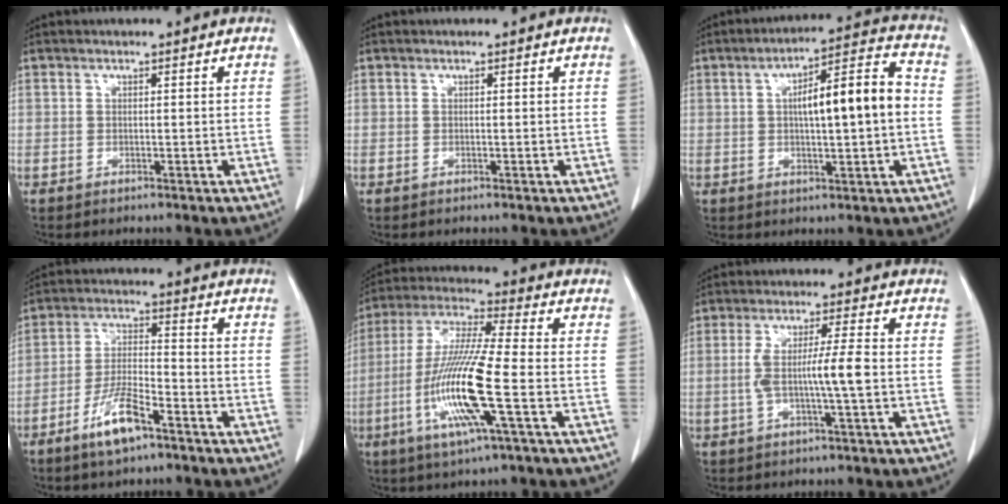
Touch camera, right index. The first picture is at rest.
{"total": 0.0}
{"total": 11.7, "force": [0.7, 2.0, 11.6], "torque": [-0.178, 0.028, 0.009]}
{"total": 8.2, "force": [-5.2, 1.7, 6.1], "torque": [-0.123, -0.006, -0.096]}
{"total": 14.5, "force": [-4.0, 0.2, 14.0], "torque": [-0.290, -0.012, -0.084]}
{"total": 6.5, "force": [-0.8, -0.2, 6.4], "torque": [-0.128, 0.007, -0.013]}